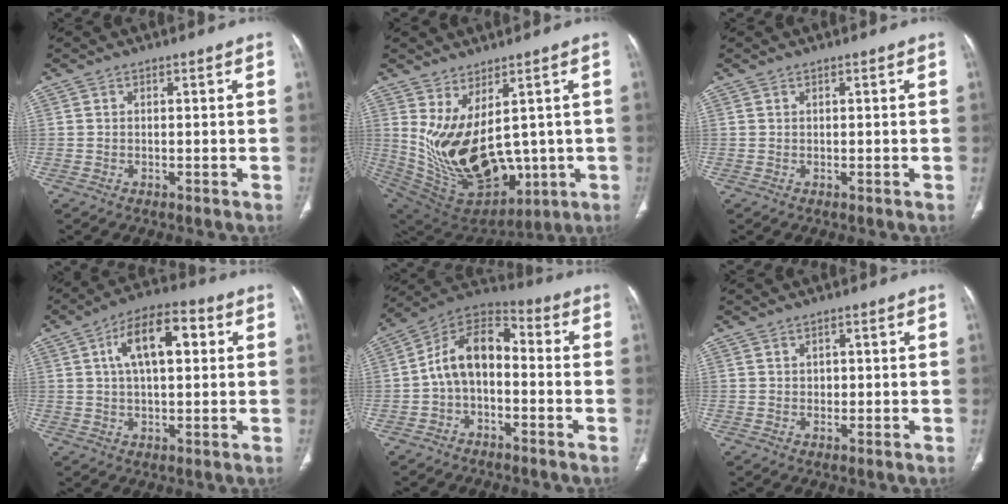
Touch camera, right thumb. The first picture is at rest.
{"total": 19.3, "force": [1.4, 10.8, 16.0], "torque": [-0.281, -0.034, 0.075]}
{"total": 0.0}
{"total": 12.0, "force": [3.2, 5.6, 10.1], "torque": [-0.161, 0.016, 0.046]}
{"total": 11.4, "force": [-1.5, 7.1, 8.8], "torque": [-0.139, 0.053, -0.042]}
{"total": 1.4, "force": [0.4, 1.1, 0.7], "torque": [-0.004, -0.001, 0.008]}